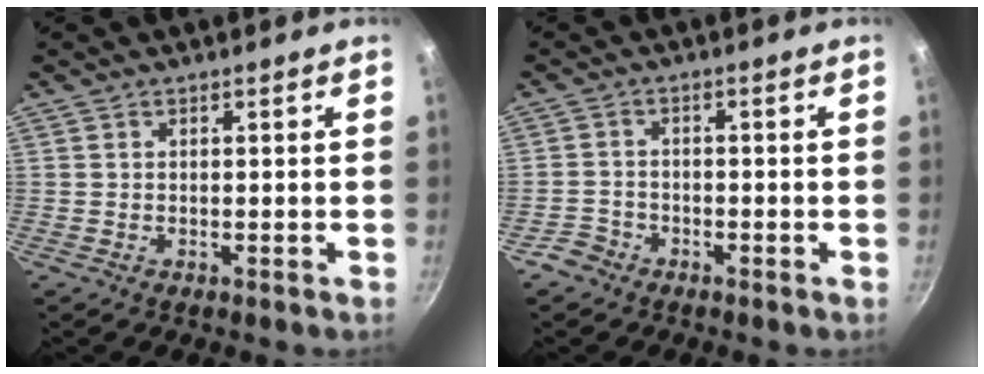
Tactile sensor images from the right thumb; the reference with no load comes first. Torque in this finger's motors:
{"motor_torque": [0.23, -0.81, -0.52, -0.28, -0.09]}